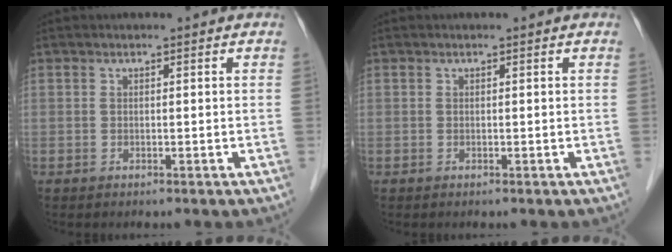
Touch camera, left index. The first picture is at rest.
{"total": 0.0}